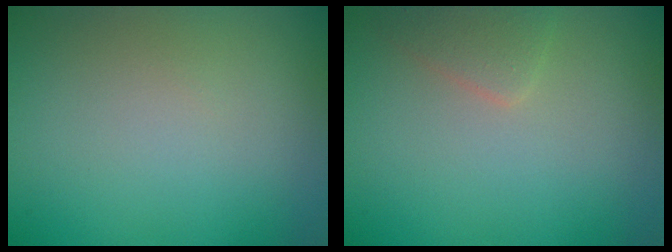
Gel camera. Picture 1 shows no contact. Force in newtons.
{"total": 1.6, "press": 1.6, "slide": 0.0}